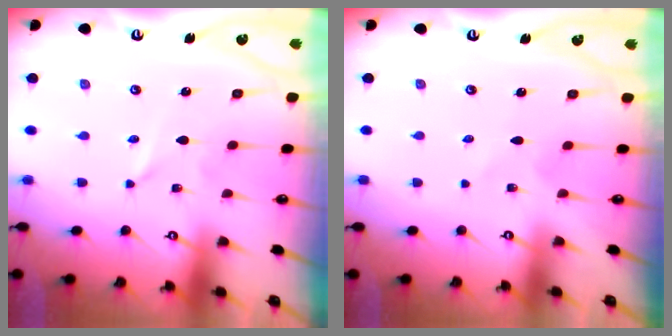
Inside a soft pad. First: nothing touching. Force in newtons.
{"total": 2.3, "press": 2.3, "slide": 0.1}